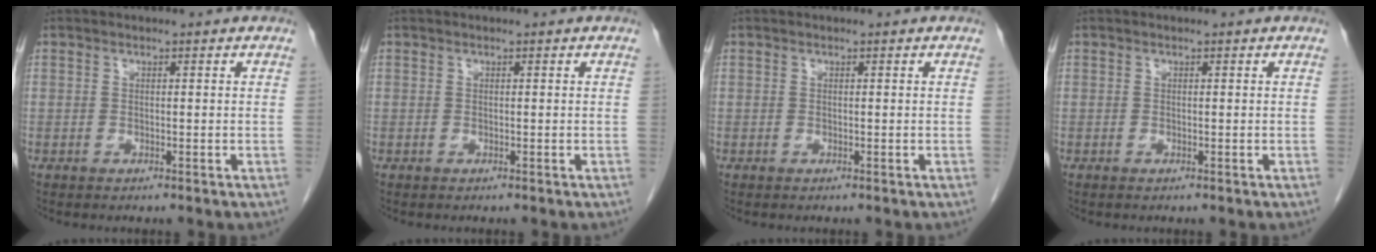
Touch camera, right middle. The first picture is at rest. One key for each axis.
{"total": 0.0}
{"total": 0.0}
{"total": 0.0}